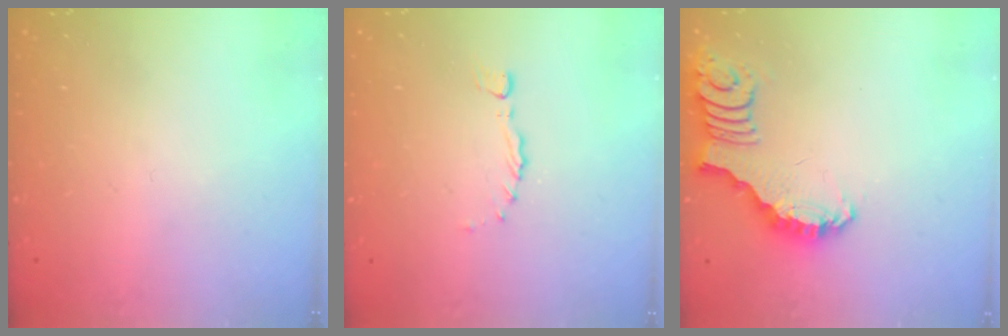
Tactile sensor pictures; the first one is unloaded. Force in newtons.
{"total": 0.0}
{"total": 2.7, "press": 2.7, "slide": 0.1}